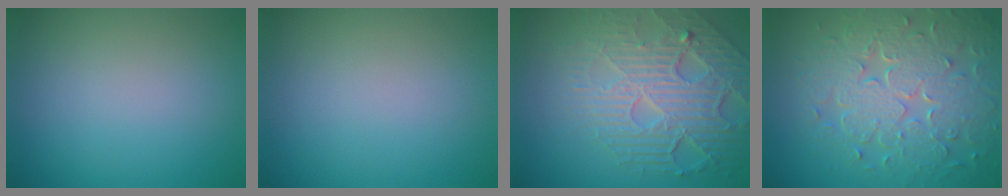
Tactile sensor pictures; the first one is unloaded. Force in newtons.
{"total": 0.0}
{"total": 8.2, "press": 5.7, "slide": 5.9}
{"total": 8.2, "press": 5.9, "slide": 5.6}